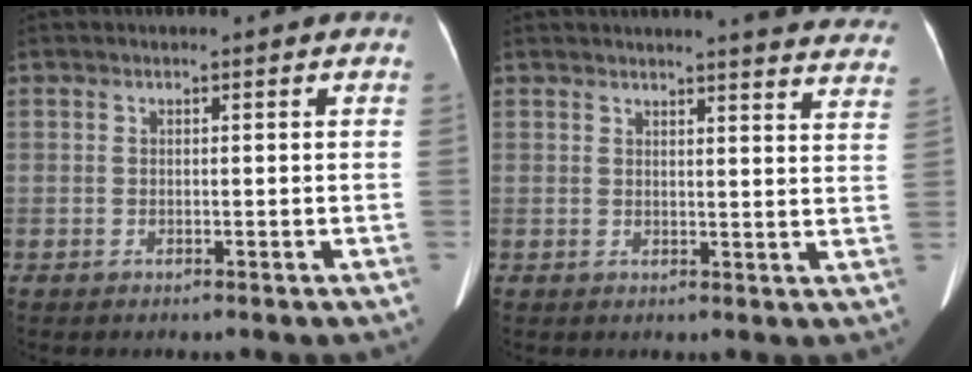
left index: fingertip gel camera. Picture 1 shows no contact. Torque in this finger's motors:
{"motor_torque": [0.19, -0.43, 0.05, 0.03]}